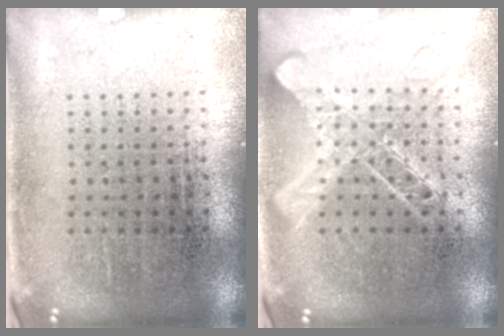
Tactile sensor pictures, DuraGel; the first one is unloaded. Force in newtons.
{"total": 2.5, "press": 2.4, "slide": 0.5}